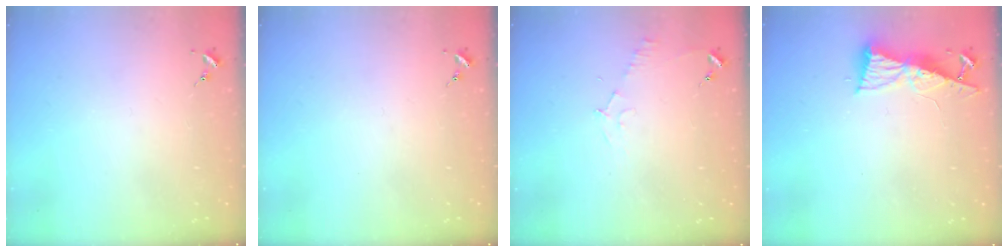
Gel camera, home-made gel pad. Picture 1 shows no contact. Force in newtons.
{"total": 0.0}
{"total": 5.5, "press": 5.5, "slide": 0.7}
{"total": 8.6, "press": 8.6, "slide": 1.1}